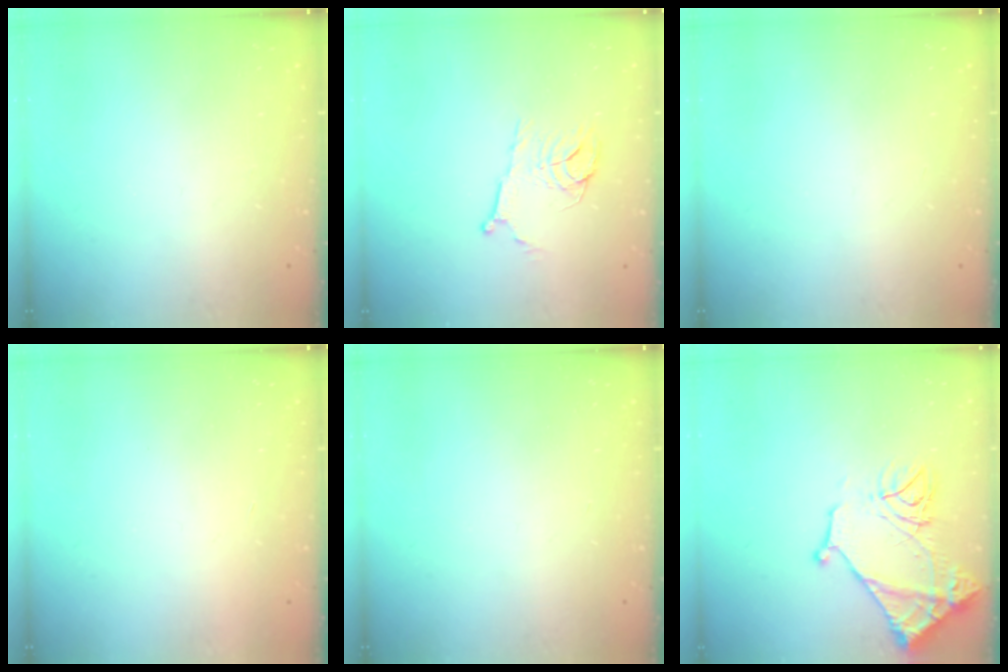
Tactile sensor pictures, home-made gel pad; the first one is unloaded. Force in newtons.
{"total": 10.4, "press": 10.4, "slide": 0.6}
{"total": 0.0}
{"total": 1.7, "press": 1.7, "slide": 0.1}
{"total": 0.0}
{"total": 13.5, "press": 13.4, "slide": 1.3}